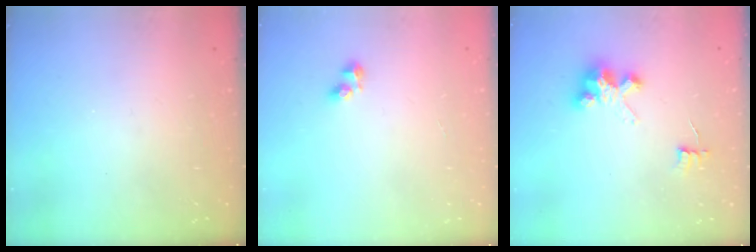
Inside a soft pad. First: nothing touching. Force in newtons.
{"total": 3.3, "press": 3.2, "slide": 1.0}
{"total": 5.0, "press": 5.0, "slide": 0.3}